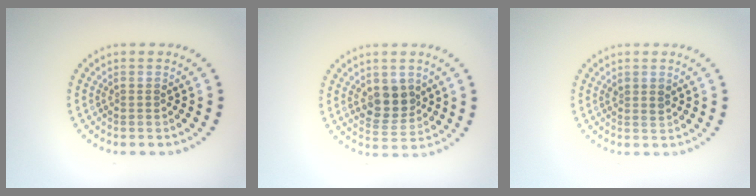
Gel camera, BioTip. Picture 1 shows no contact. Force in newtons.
{"total": 3.5, "press": 3.4, "slide": 0.8}
{"total": 0.9, "press": 0.8, "slide": 0.4}